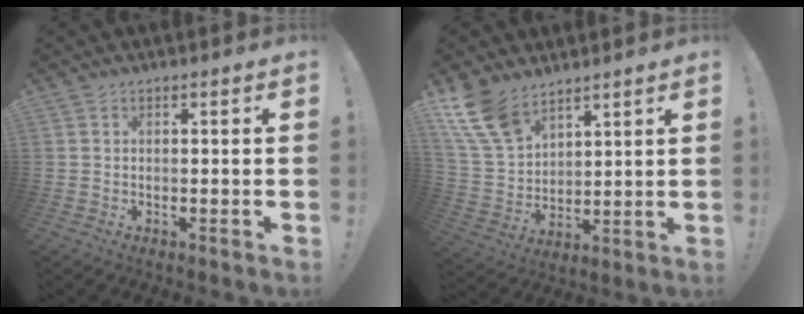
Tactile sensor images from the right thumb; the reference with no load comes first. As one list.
[{"total": 14.2, "force": [9.8, 7.9, 6.6], "torque": [-0.150, -0.051, 0.193]}]